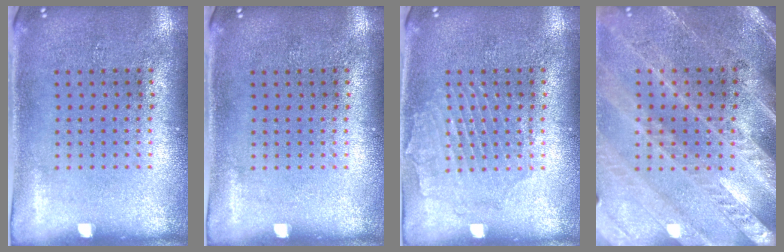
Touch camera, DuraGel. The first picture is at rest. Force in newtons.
{"total": 0.0}
{"total": 1.5, "press": 1.5, "slide": 0.1}
{"total": 2.9, "press": 2.6, "slide": 1.1}